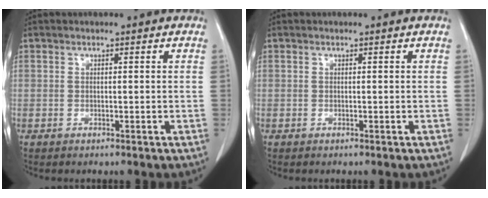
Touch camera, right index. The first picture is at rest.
{"total": 0.0}